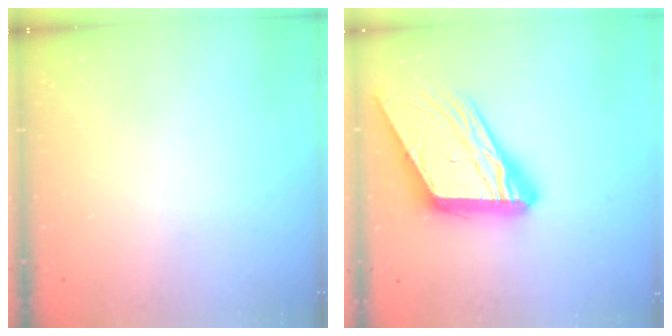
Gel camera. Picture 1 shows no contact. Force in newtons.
{"total": 17.5, "press": 17.4, "slide": 1.8}